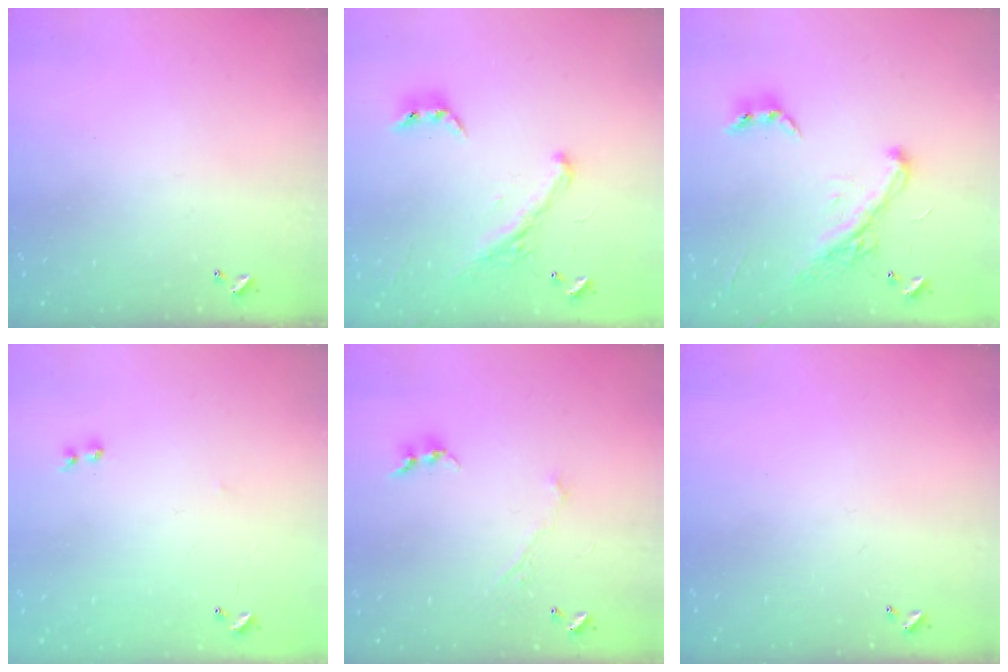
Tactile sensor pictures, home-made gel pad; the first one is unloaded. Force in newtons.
{"total": 2.6, "press": 2.3, "slide": 1.3}
{"total": 2.2, "press": 2.2, "slide": 0.1}
{"total": 7.7, "press": 7.6, "slide": 0.7}
{"total": 1.1, "press": 1.0, "slide": 0.6}
{"total": 0.0}